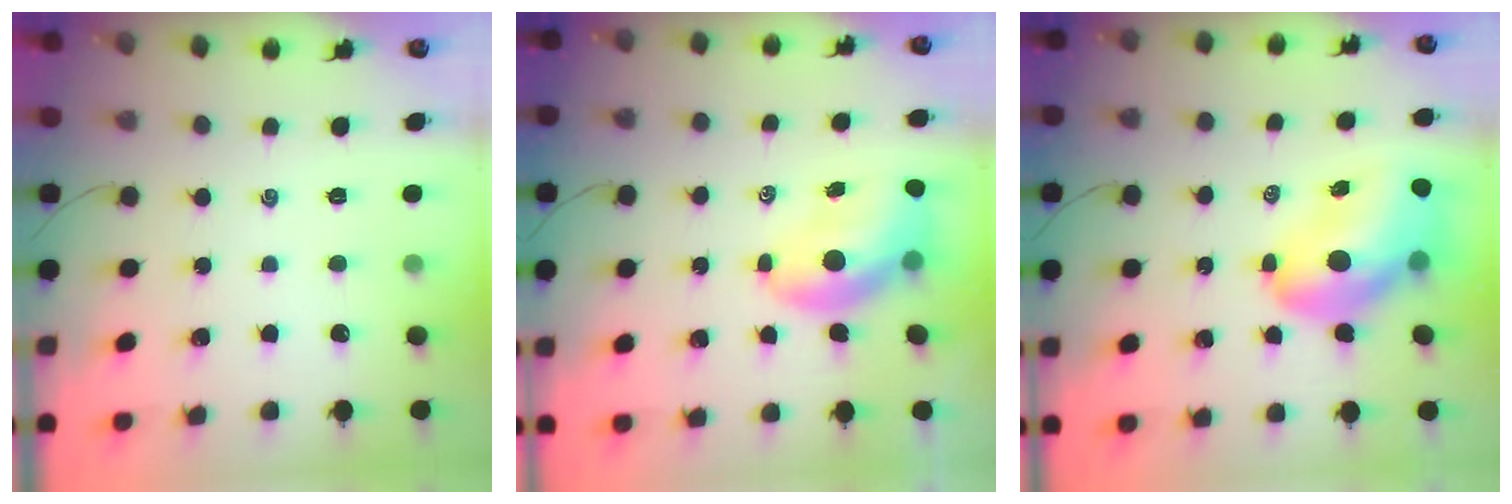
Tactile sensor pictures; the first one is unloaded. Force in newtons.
{"total": 7.8, "press": 7.7, "slide": 1.6}
{"total": 12.6, "press": 12.1, "slide": 3.4}